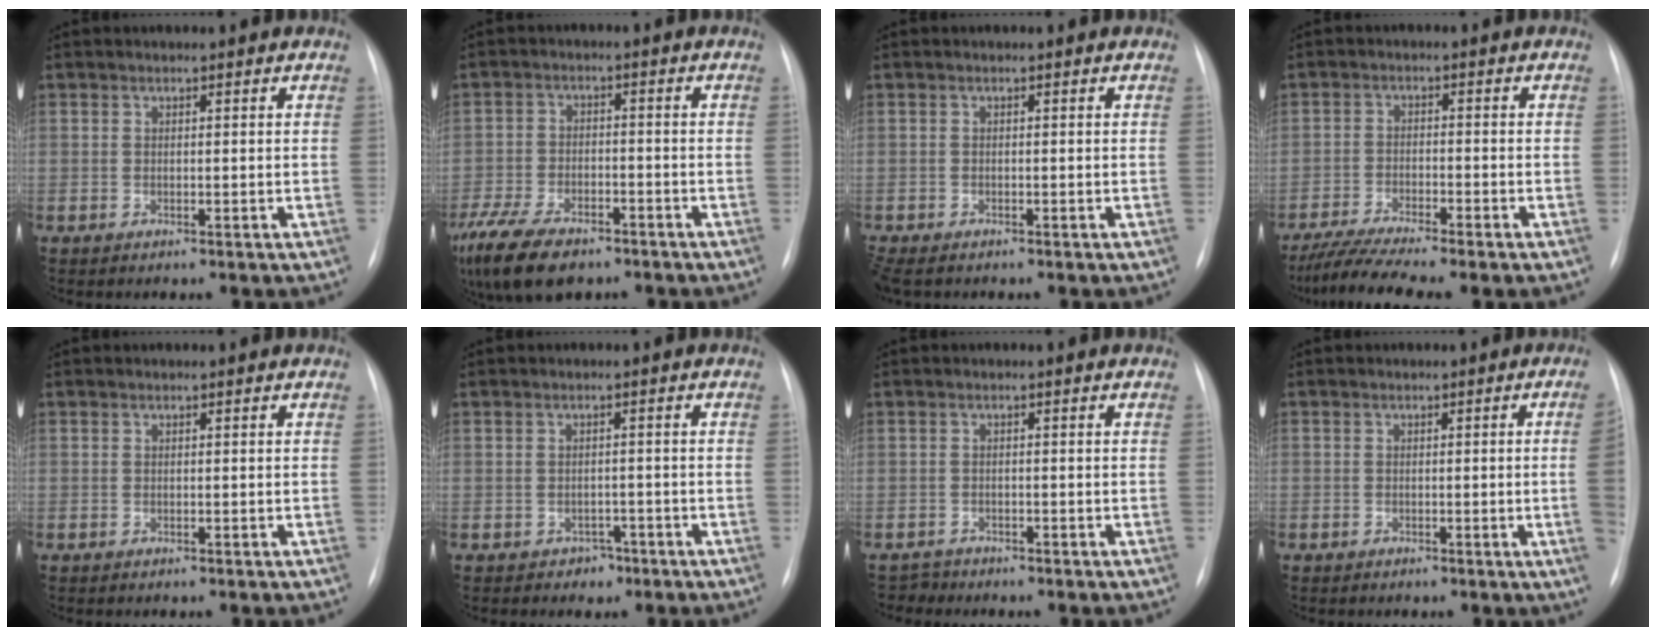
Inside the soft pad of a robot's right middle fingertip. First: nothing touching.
{"total": 13.6, "force": [-9.5, 6.0, 7.7], "torque": [-0.168, -0.016, -0.157]}
{"total": 3.1, "force": [-2.4, 1.2, 1.5], "torque": [-0.028, -0.009, -0.035]}
{"total": 7.9, "force": [-6.6, -0.2, 4.3], "torque": [-0.077, -0.018, -0.112]}
{"total": 0.0}
{"total": 2.1, "force": [-1.4, 1.6, 0.4], "torque": [-0.005, 0.009, -0.015]}
{"total": 1.6, "force": [-1.3, 0.4, -0.8], "torque": [0.016, -0.004, -0.023]}
{"total": 3.8, "force": [-0.6, -1.1, 3.6], "torque": [-0.042, -0.005, -0.009]}